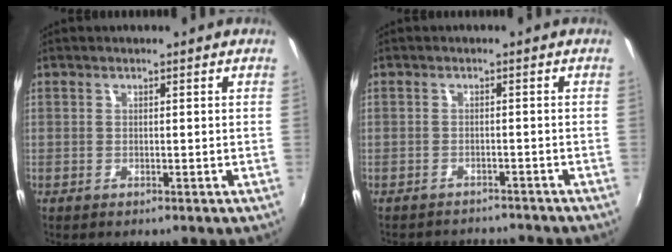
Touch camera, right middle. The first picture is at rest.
{"total": 5.5, "force": [-5.0, 2.2, 0.8], "torque": [-0.026, 0.008, -0.070]}